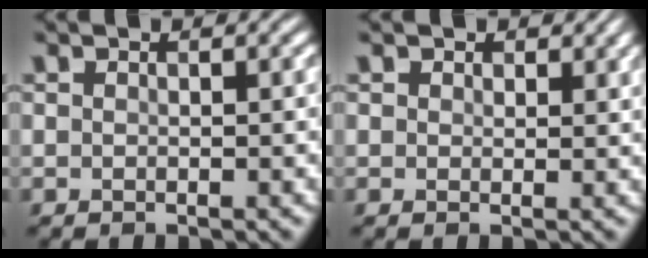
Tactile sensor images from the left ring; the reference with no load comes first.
{"total": 1.0, "force": [0.8, 0.2, -0.6], "torque": [0.012, -0.003, 0.005]}